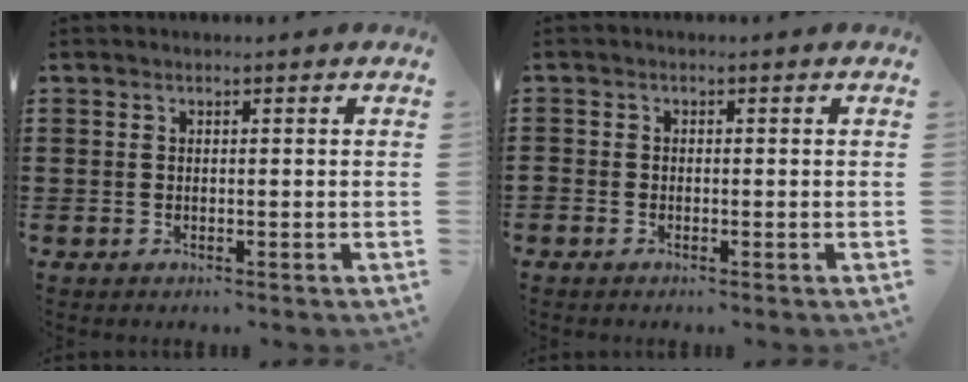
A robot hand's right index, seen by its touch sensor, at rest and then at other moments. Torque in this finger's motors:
{"motor_torque": [0.54, 0.49, 0.05, 0.01]}